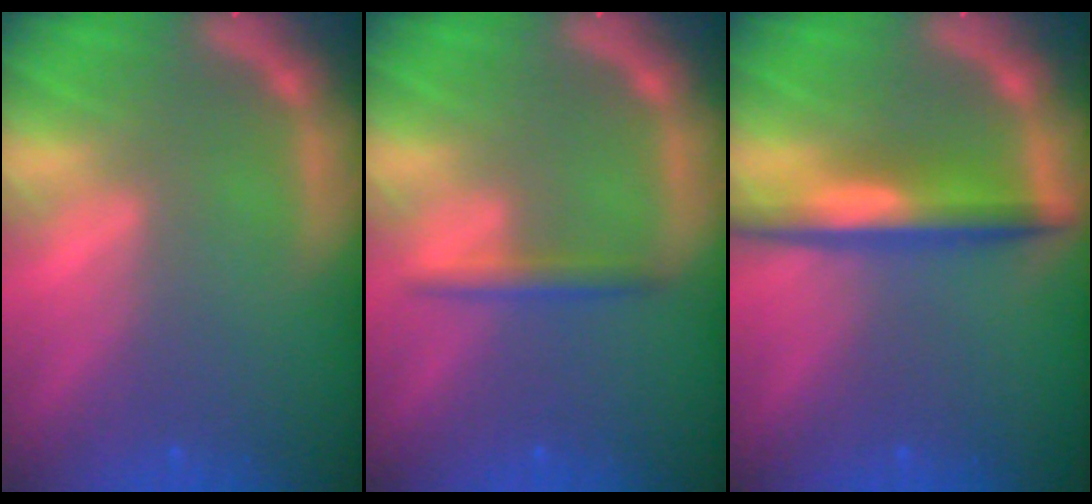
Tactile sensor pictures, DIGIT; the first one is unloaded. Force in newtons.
{"total": 1.9}
{"total": 5.0}